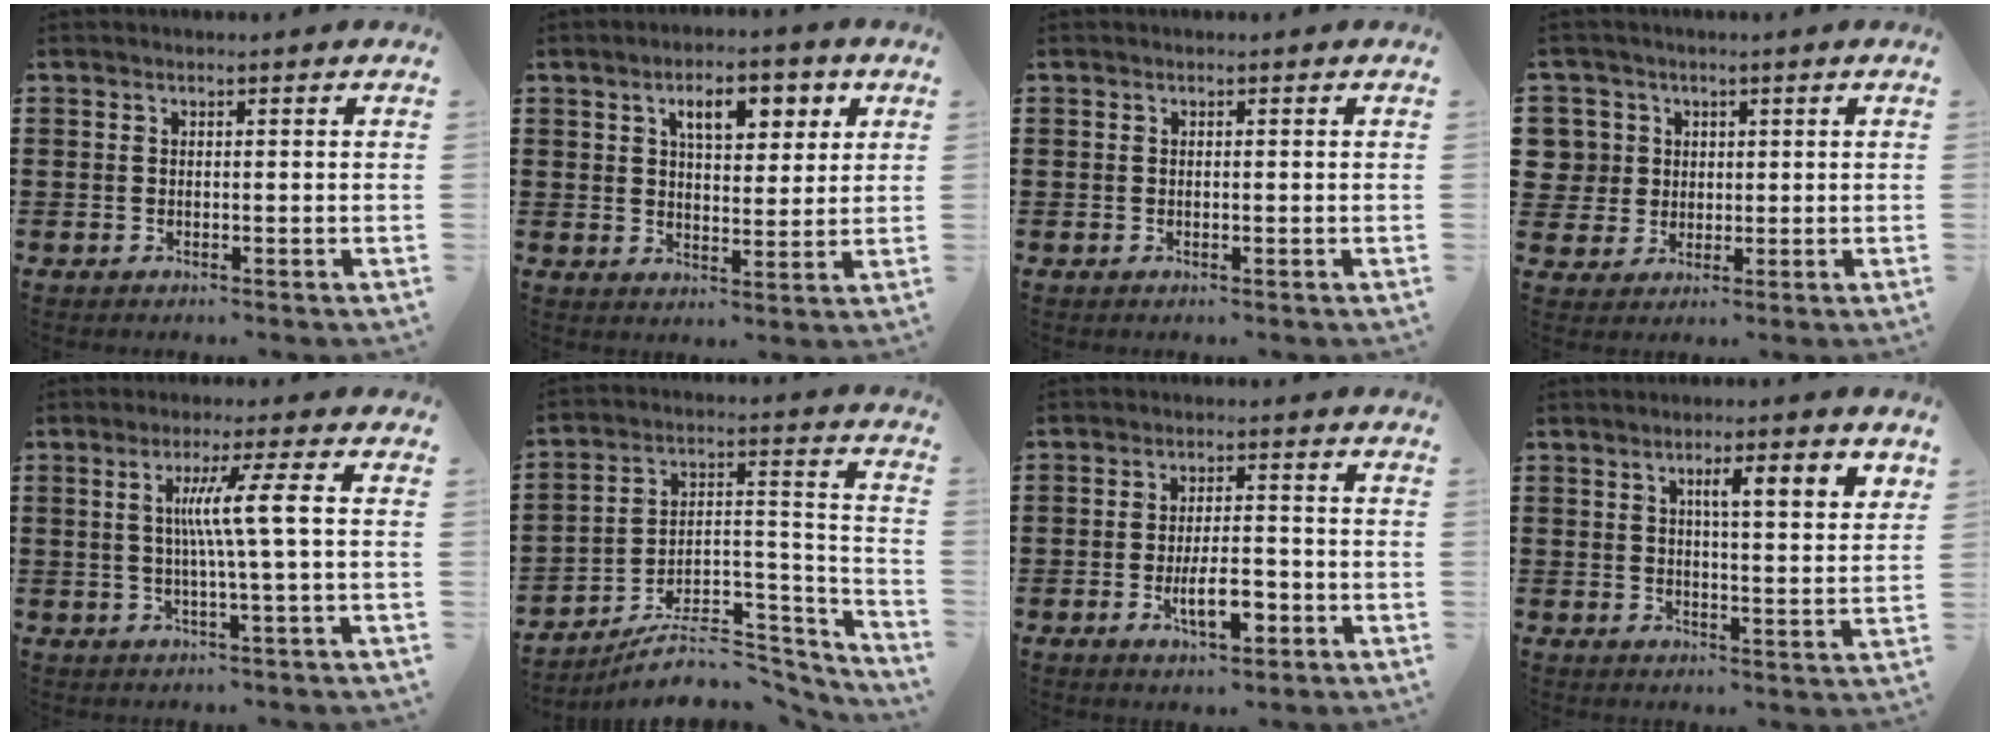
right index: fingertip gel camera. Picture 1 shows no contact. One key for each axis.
{"total": 6.5, "fx": 3.2, "fy": 2.9, "fz": 4.9, "tx": -0.077, "ty": -0.001, "tz": 0.045}
{"total": 0.0}
{"total": 5.0, "fx": 1.1, "fy": 4.9, "fz": 0.5, "tx": -0.041, "ty": 0.014, "tz": 0.017}
{"total": 7.1, "fx": 0.5, "fy": -0.7, "fz": 7.1, "tx": -0.134, "ty": -0.002, "tz": -0.002}
{"total": 7.8, "fx": -6.2, "fy": 3.2, "fz": 3.4, "tx": -0.045, "ty": 0.018, "tz": -0.112}
{"total": 6.4, "fx": -2.6, "fy": 2.4, "fz": 5.3, "tx": -0.099, "ty": 0.001, "tz": -0.048}
{"total": 5.4, "fx": 2.3, "fy": 0.9, "fz": 4.8, "tx": -0.090, "ty": 0.001, "tz": 0.032}